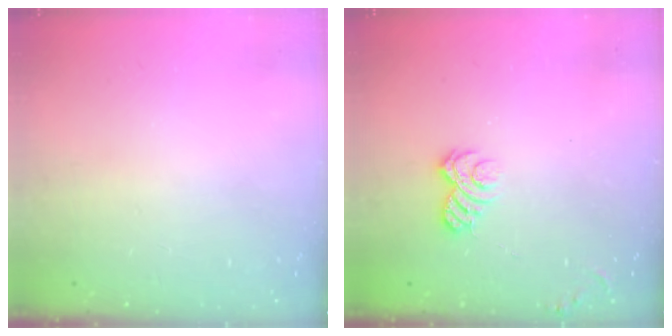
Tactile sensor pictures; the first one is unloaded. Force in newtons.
{"total": 4.7, "press": 4.5, "slide": 1.3}